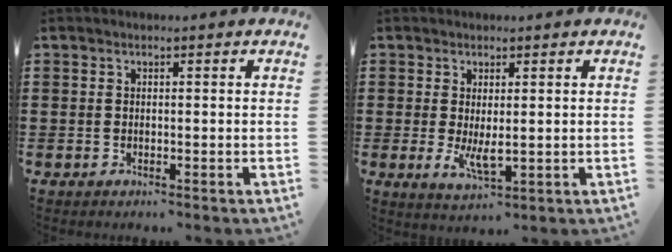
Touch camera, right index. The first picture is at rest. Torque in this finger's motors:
{"motor_torque": [1.04, 1.10, 0.12, 0.07]}